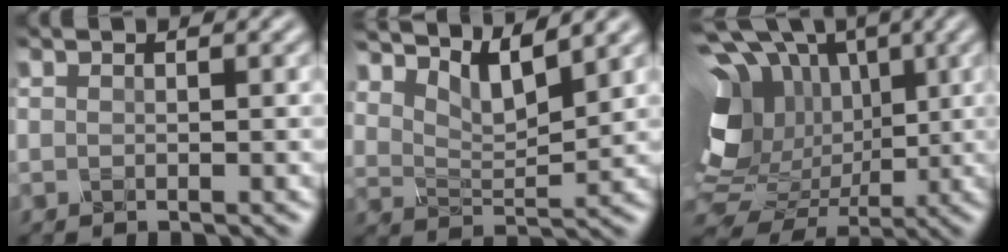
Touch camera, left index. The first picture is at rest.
{"total": 5.1, "force": [3.4, 1.9, 3.3], "torque": [-0.071, -0.003, 0.058]}
{"total": 12.7, "force": [1.7, 9.6, 8.2], "torque": [-0.174, 0.005, 0.037]}